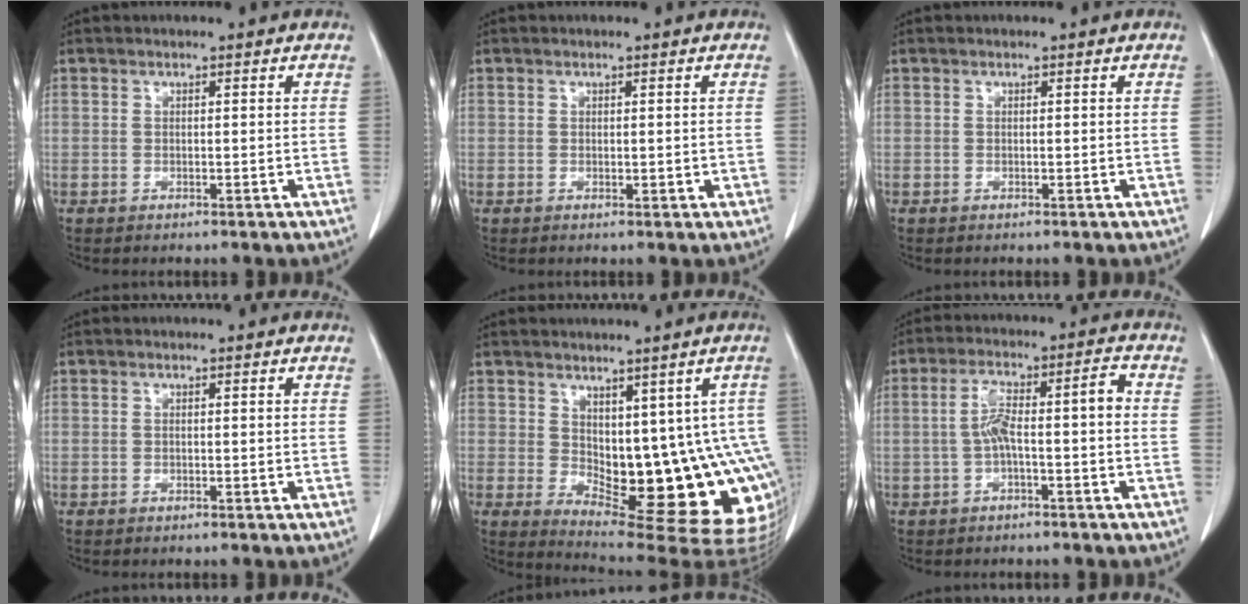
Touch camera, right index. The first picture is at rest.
{"total": 0.9, "force": [0.1, 0.6, 0.7], "torque": [-0.007, -0.002, 0.005]}
{"total": 0.0}
{"total": 0.0}
{"total": 16.1, "force": [-1.2, 7.3, 14.4], "torque": [-0.135, 0.003, 0.003]}
{"total": 6.9, "force": [-0.7, 1.2, 6.8], "torque": [-0.127, 0.035, -0.012]}